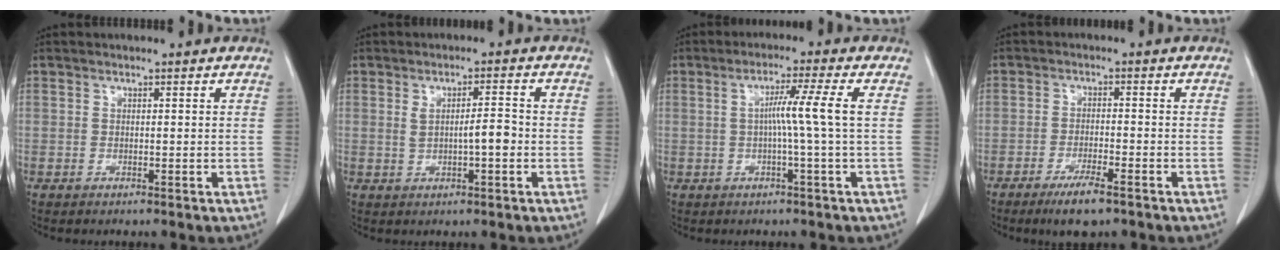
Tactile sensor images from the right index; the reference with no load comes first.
{"total": 3.9, "force": [-0.3, 0.7, 3.9], "torque": [-0.068, 0.005, 0.000]}
{"total": 5.4, "force": [0.1, -1.7, 5.1], "torque": [-0.088, 0.008, 0.005]}
{"total": 5.2, "force": [-3.5, 0.9, 3.8], "torque": [-0.074, -0.008, -0.056]}